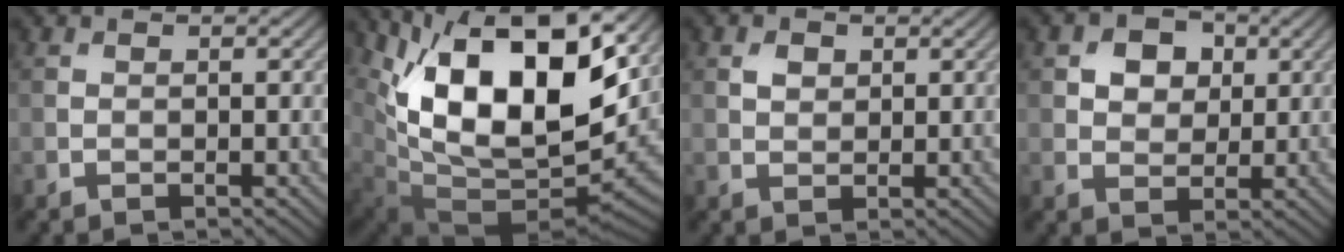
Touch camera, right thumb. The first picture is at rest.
{"total": 17.8, "force": [5.7, 8.9, 14.3], "torque": [-0.260, 0.002, 0.102]}
{"total": 1.8, "force": [0.8, 1.3, 1.0], "torque": [-0.021, 0.001, 0.015]}
{"total": 5.2, "force": [2.0, 3.9, 2.8], "torque": [-0.057, 0.000, 0.029]}